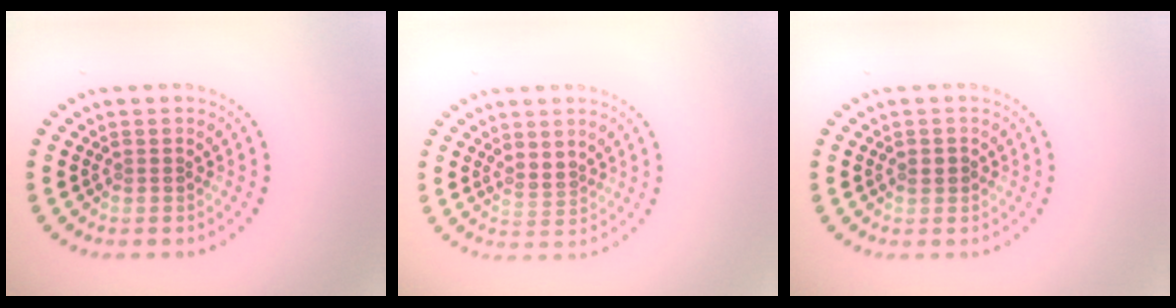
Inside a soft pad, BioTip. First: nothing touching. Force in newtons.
{"total": 1.4, "press": 1.2, "slide": 0.8}
{"total": 1.0, "press": 1.0, "slide": 0.2}